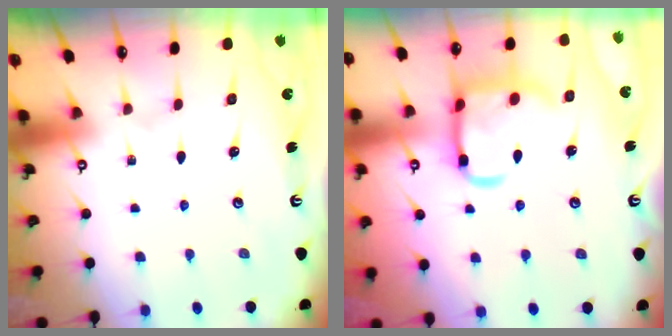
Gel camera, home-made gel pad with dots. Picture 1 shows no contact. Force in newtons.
{"total": 16.1, "press": 16.0, "slide": 1.3}